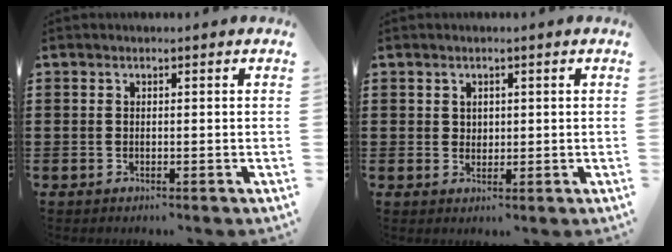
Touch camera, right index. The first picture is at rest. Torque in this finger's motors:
{"motor_torque": [-0.53, 1.08, 0.02, -0.01]}